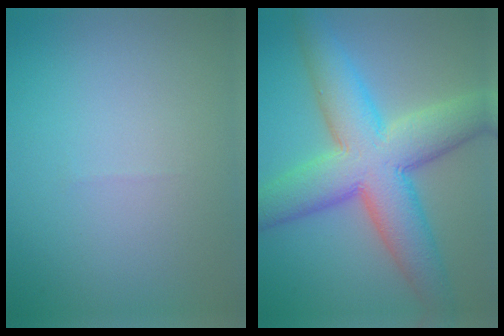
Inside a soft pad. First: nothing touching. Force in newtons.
{"total": 10.6, "press": 10.6, "slide": 0.3}